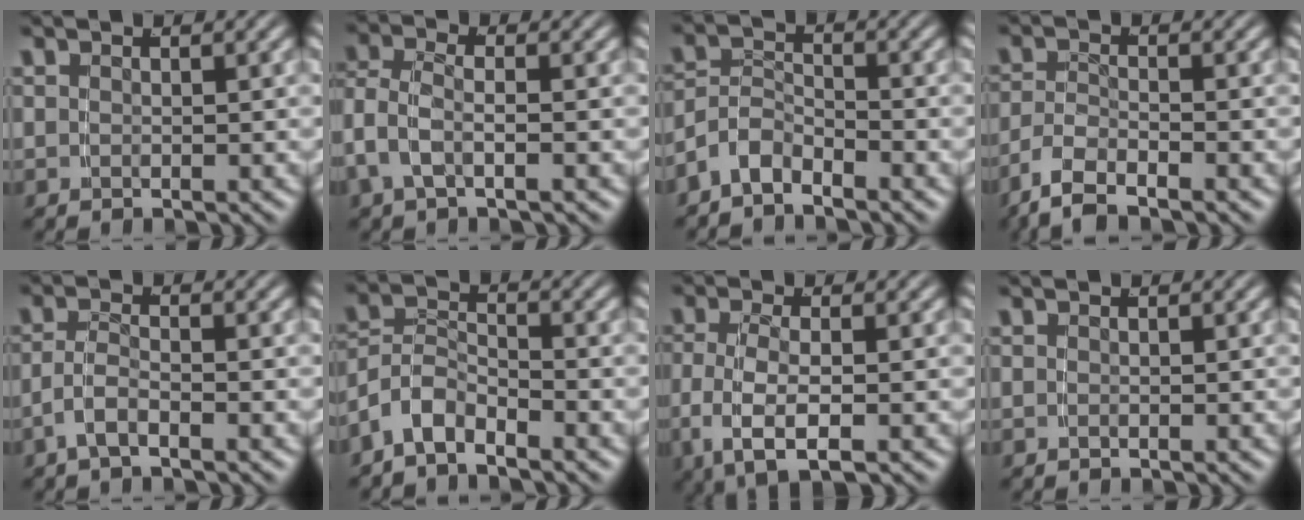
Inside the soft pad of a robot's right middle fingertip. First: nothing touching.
{"total": 3.6, "force": [-0.6, 2.4, 2.5], "torque": [-0.071, -0.017, -0.008]}
{"total": 4.8, "force": [-3.1, 3.3, 1.7], "torque": [-0.035, -0.012, -0.058]}
{"total": 4.6, "force": [-3.0, 2.4, 2.5], "torque": [-0.066, -0.019, -0.045]}
{"total": 2.5, "force": [-1.6, 0.8, 1.7], "torque": [-0.038, -0.009, -0.026]}
{"total": 6.5, "force": [-3.3, 5.1, 2.3], "torque": [-0.061, -0.016, -0.065]}
{"total": 5.7, "force": [-1.4, 3.0, 4.7], "torque": [-0.109, -0.017, -0.014]}
{"total": 0.0}